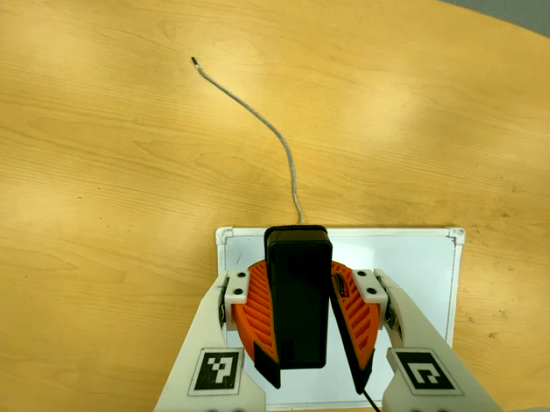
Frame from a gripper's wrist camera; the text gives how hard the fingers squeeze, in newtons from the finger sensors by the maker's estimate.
{"total": 10.7, "left": 10.0, "right": 11.3}